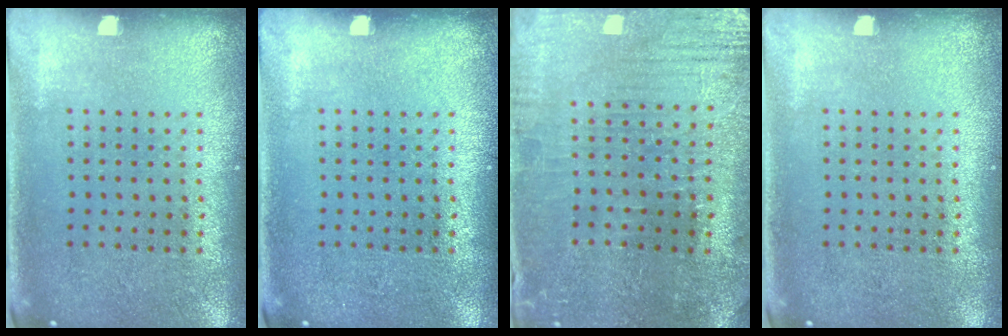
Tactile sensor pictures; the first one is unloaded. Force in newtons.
{"total": 0.0}
{"total": 0.9, "press": 0.8, "slide": 0.4}
{"total": 0.0}